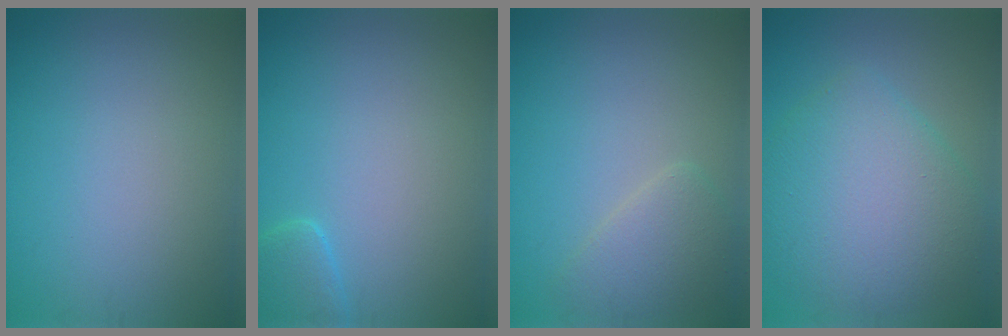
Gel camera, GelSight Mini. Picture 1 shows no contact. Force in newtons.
{"total": 2.1, "press": 2.1, "slide": 0.2}
{"total": 2.5, "press": 2.5, "slide": 0.1}
{"total": 7.5, "press": 7.5, "slide": 0.3}